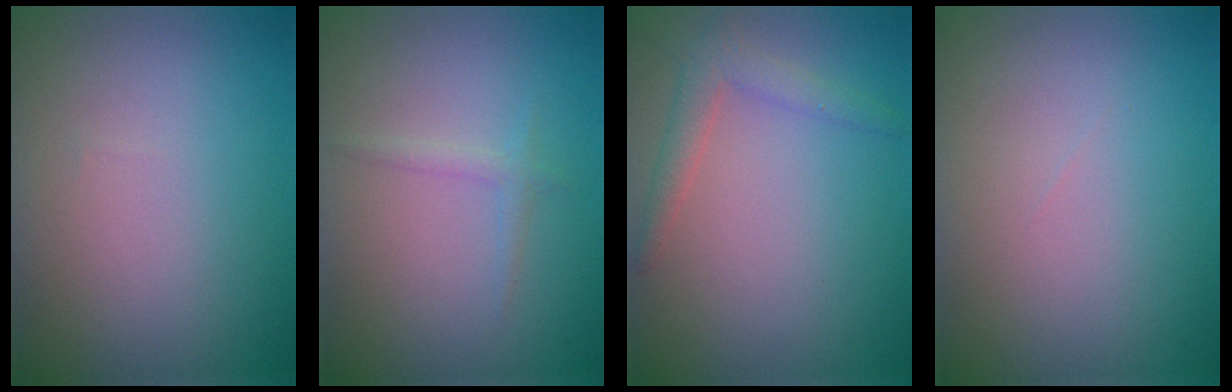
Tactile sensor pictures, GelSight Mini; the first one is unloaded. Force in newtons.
{"total": 1.1, "press": 1.1, "slide": 0.1}
{"total": 2.3, "press": 2.3, "slide": 0.1}
{"total": 0.0}